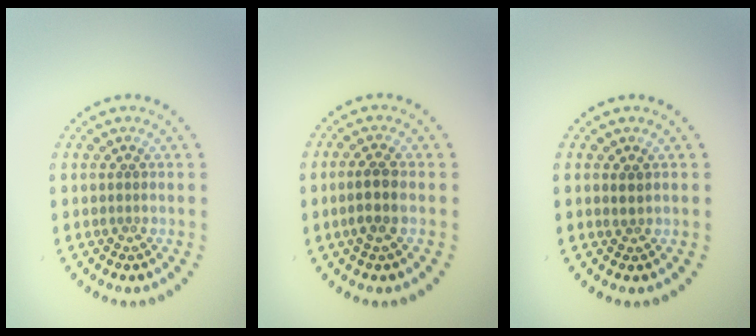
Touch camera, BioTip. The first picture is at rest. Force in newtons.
{"total": 2.2, "press": 2.0, "slide": 0.9}
{"total": 1.0, "press": 0.8, "slide": 0.5}